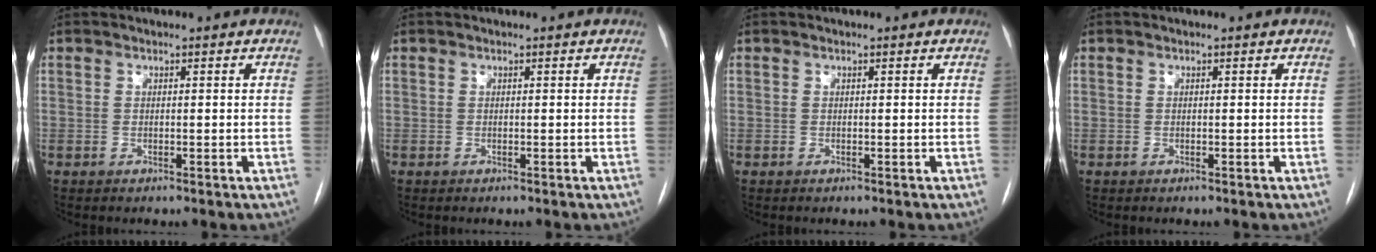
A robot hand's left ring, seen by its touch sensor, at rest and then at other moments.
{"total": 0.0}
{"total": 0.0}
{"total": 0.0}